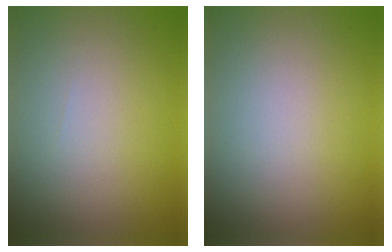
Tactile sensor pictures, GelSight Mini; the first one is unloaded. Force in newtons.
{"total": 0.0}